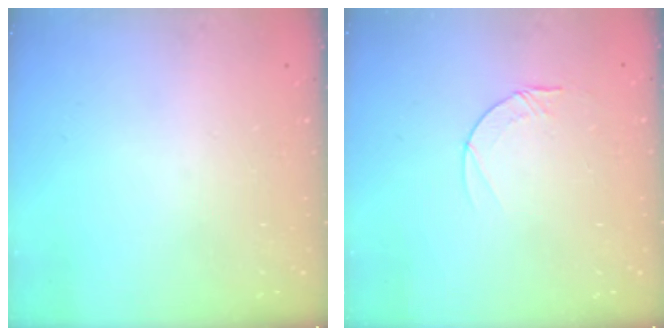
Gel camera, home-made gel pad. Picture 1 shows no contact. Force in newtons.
{"total": 3.9, "press": 3.9, "slide": 0.4}